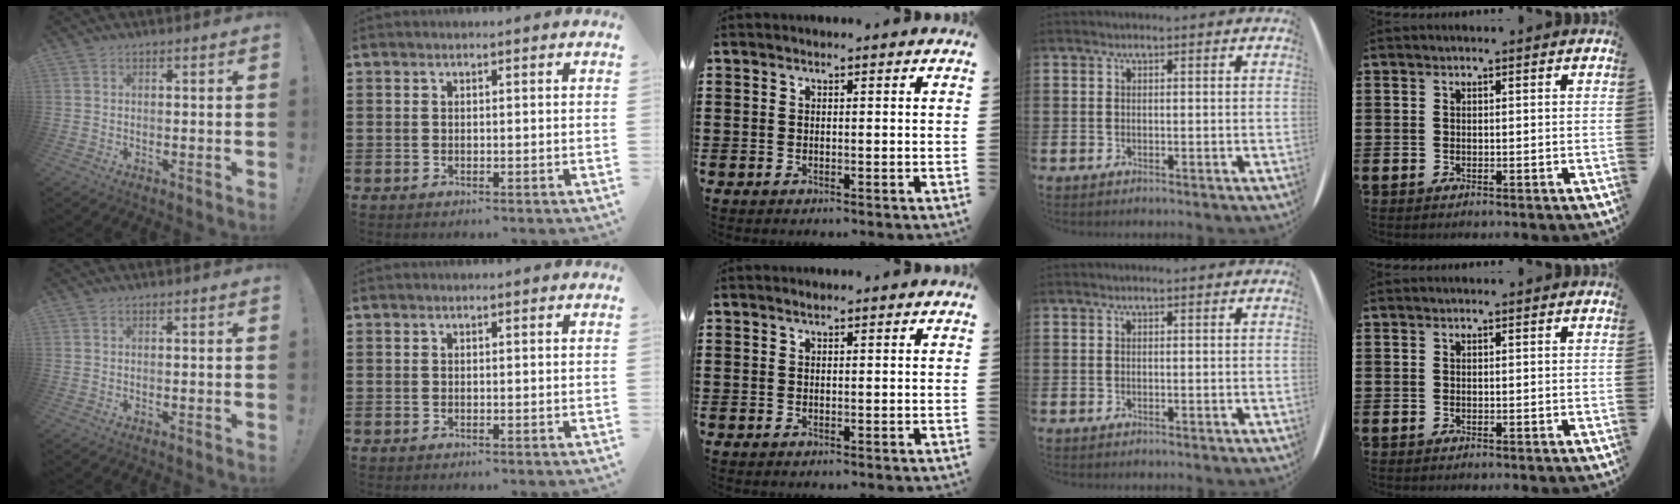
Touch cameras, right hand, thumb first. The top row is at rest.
{}